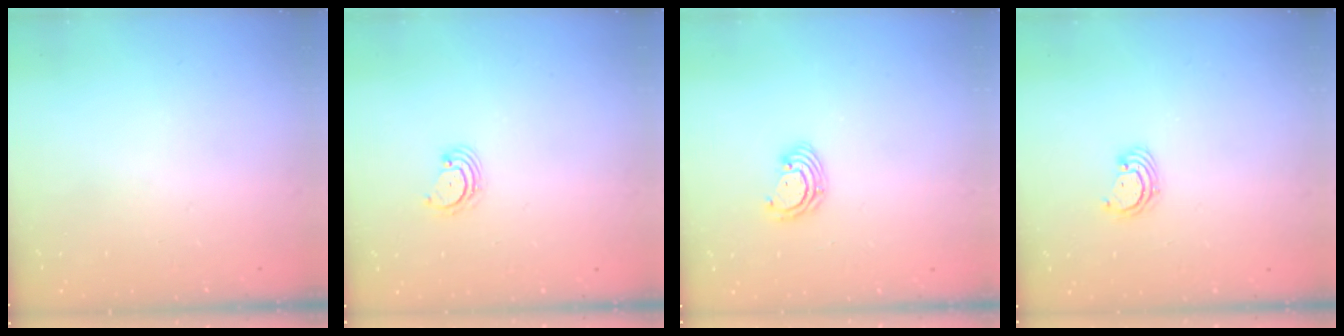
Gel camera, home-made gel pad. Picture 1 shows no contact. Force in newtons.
{"total": 3.3, "press": 3.3, "slide": 0.6}
{"total": 3.8, "press": 3.8, "slide": 0.2}
{"total": 3.1, "press": 3.1, "slide": 0.1}